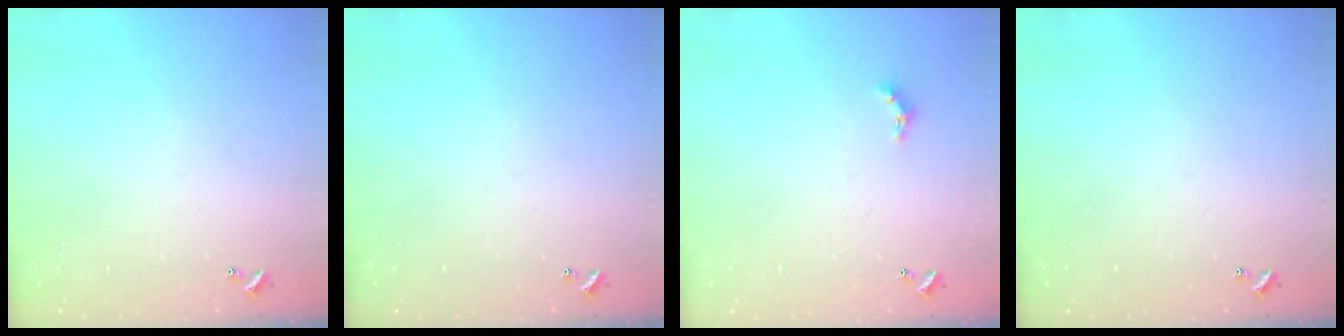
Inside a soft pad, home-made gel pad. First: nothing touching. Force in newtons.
{"total": 0.0}
{"total": 1.9, "press": 1.9, "slide": 0.6}
{"total": 0.0}